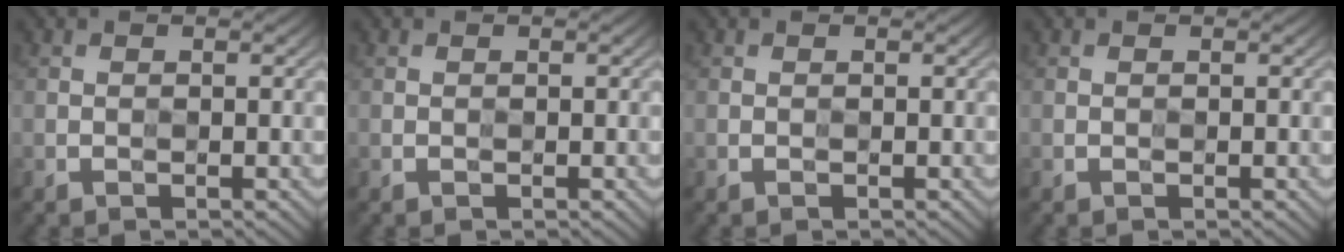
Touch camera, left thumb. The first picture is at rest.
{"total": 0.0}
{"total": 0.0}
{"total": 2.1, "force": [1.5, -0.8, -1.2], "torque": [0.029, 0.012, 0.017]}